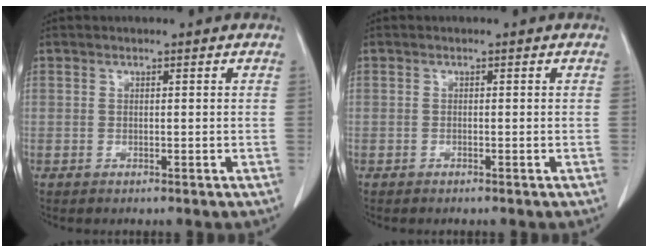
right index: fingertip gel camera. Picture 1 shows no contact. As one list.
[{"total": 0.0}]